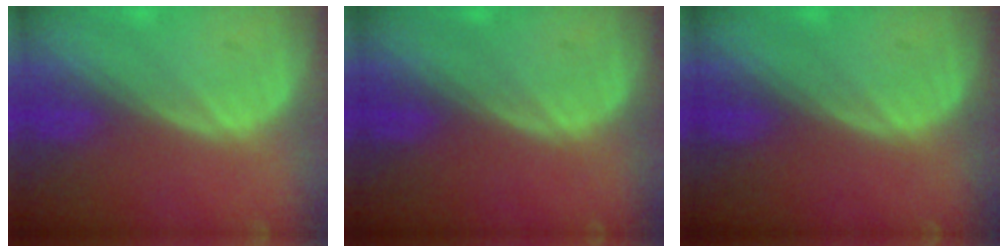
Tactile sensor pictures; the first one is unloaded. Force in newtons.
{"total": 0.0}
{"total": 0.0}